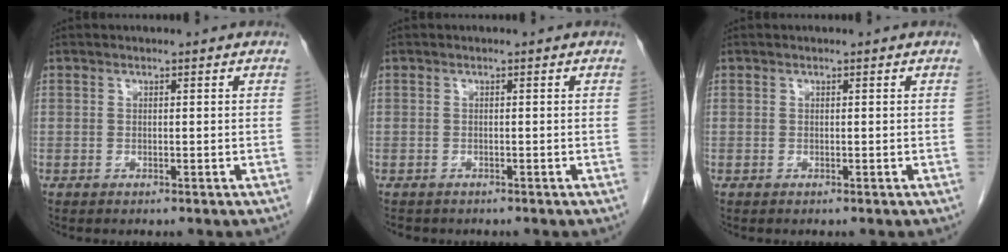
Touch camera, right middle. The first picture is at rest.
{"total": 1.3, "force": [-1.1, 0.6, 0.2], "torque": [-0.015, -0.003, -0.015]}
{"total": 0.0}